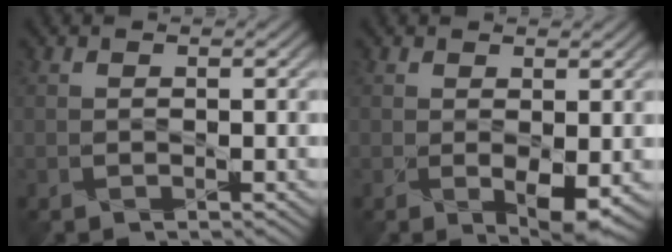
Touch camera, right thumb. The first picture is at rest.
{"total": 3.0, "force": [-0.1, 1.2, 2.8], "torque": [-0.053, -0.012, 0.006]}